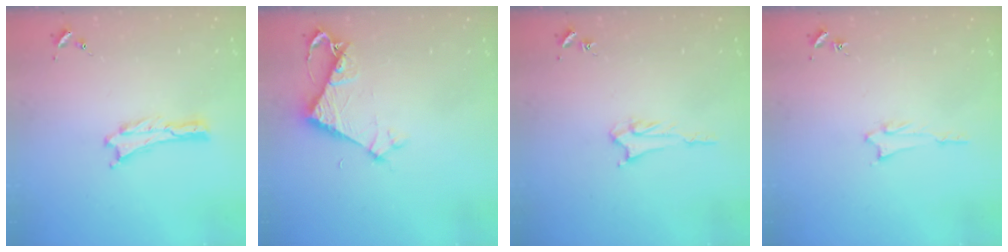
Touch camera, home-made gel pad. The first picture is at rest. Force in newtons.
{"total": 5.1, "press": 5.1, "slide": 0.4}
{"total": 2.6, "press": 2.6, "slide": 0.3}
{"total": 1.2, "press": 1.2, "slide": 0.1}